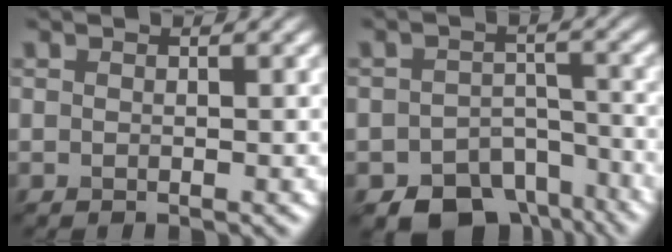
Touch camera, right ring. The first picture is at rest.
{"total": 8.2, "force": [-5.9, 4.8, 3.0], "torque": [-0.029, -0.014, -0.082]}